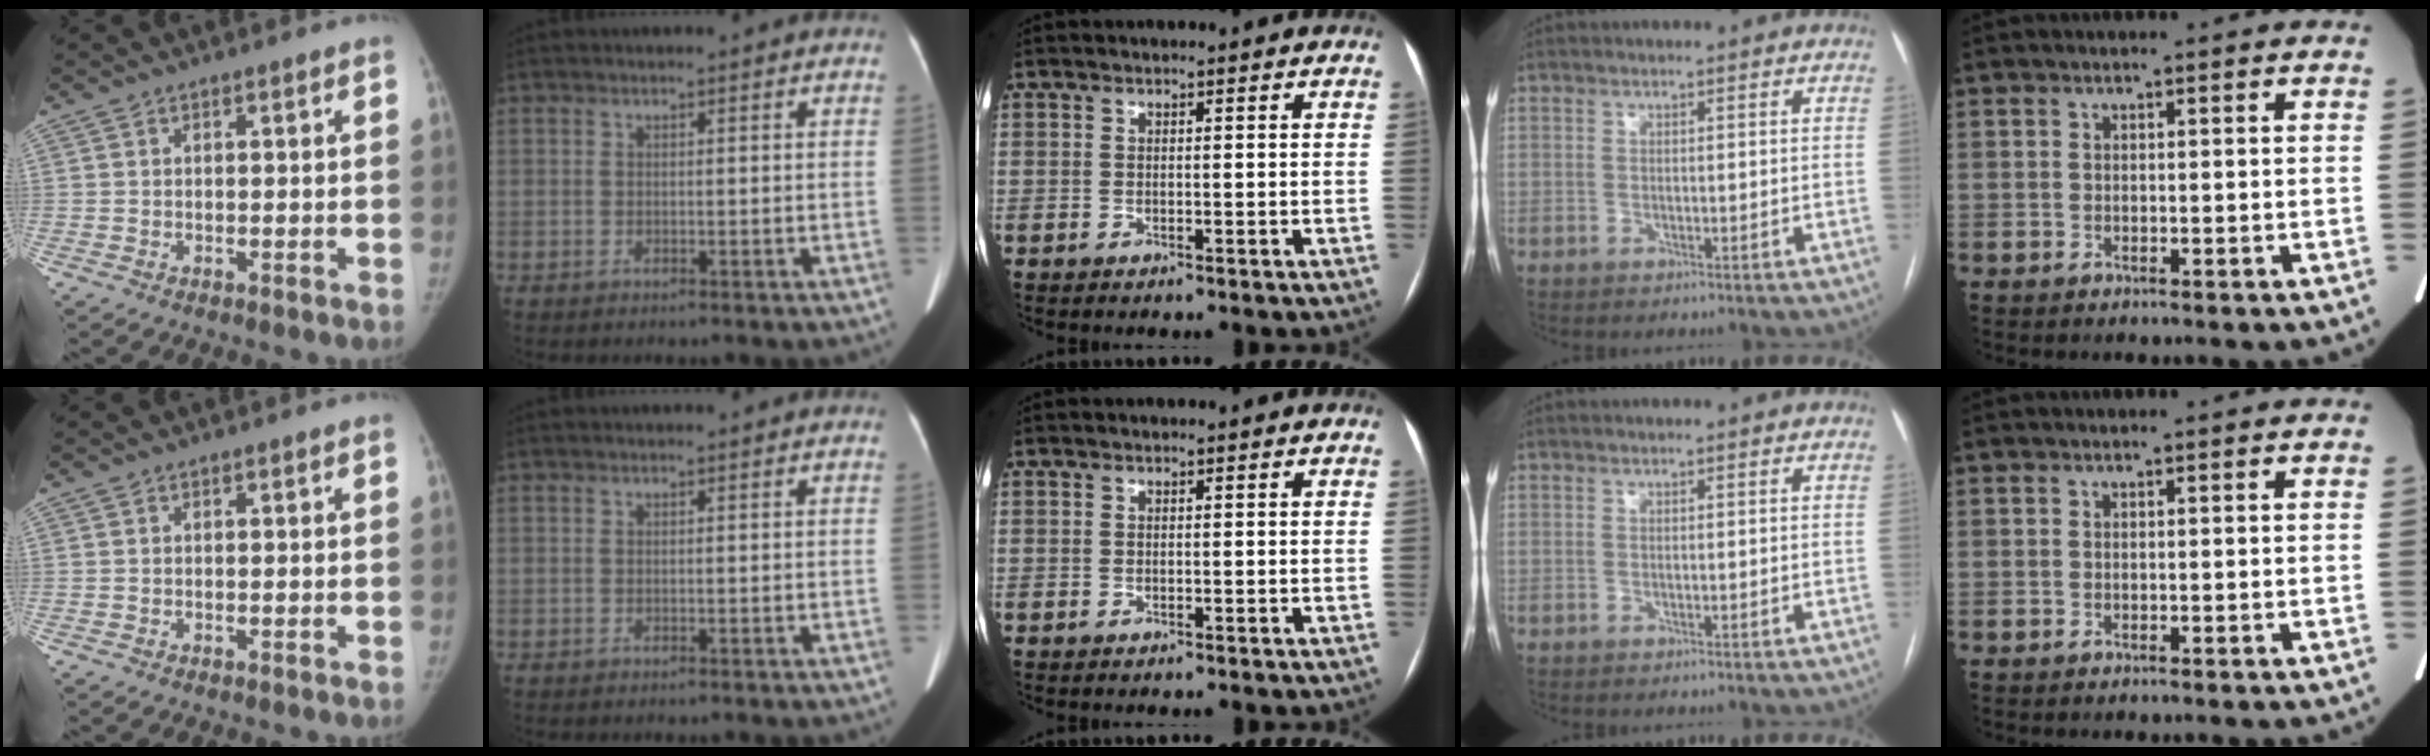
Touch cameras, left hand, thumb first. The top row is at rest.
{}